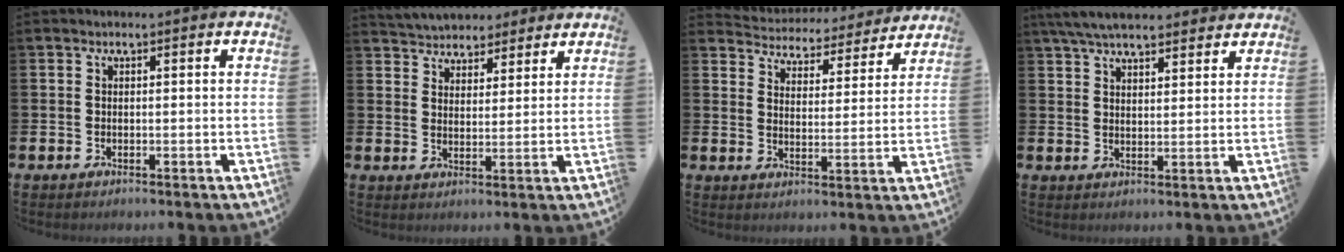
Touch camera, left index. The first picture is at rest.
{"total": 5.0, "force": [4.8, 1.6, -0.5], "torque": [-0.007, -0.030, 0.085]}
{"total": 4.5, "force": [4.3, 1.2, -0.1], "torque": [-0.017, -0.043, 0.068]}
{"total": 6.0, "force": [5.6, 1.3, 1.8], "torque": [-0.044, -0.018, 0.102]}